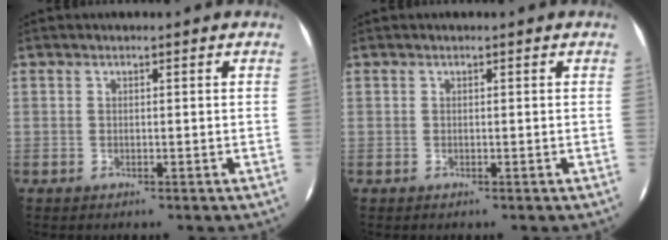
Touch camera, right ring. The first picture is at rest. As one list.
[{"total": 0.0}]